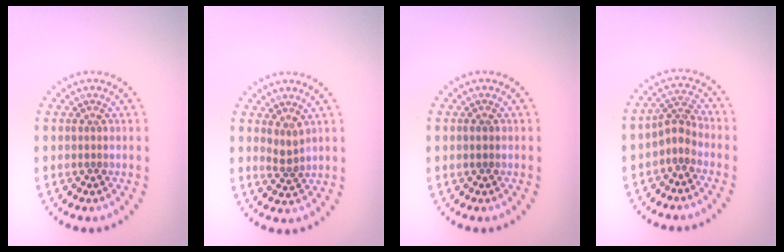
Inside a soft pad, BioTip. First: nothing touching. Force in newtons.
{"total": 1.3, "press": 1.0, "slide": 0.8}
{"total": 0.8, "press": 0.8, "slide": 0.1}
{"total": 2.3, "press": 1.6, "slide": 1.5}